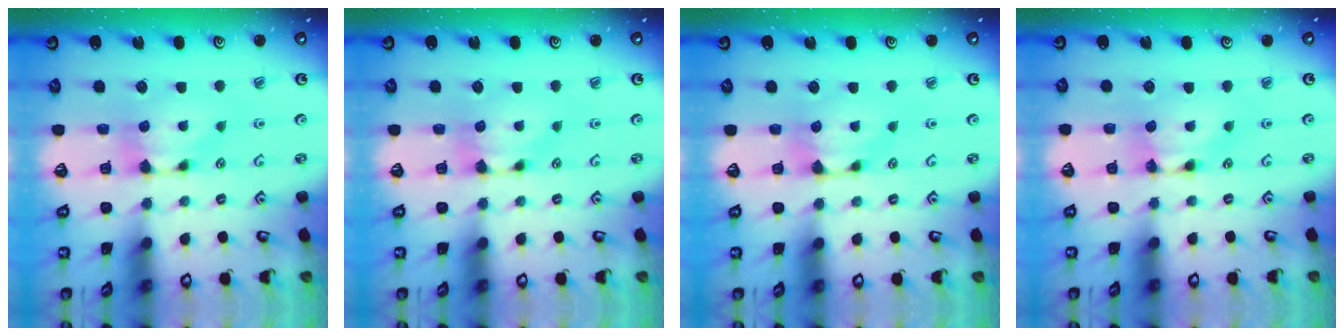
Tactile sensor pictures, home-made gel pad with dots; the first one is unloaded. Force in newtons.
{"total": 0.0}
{"total": 1.1, "press": 0.4, "slide": 1.0}
{"total": 1.6, "press": 1.6, "slide": 0.2}